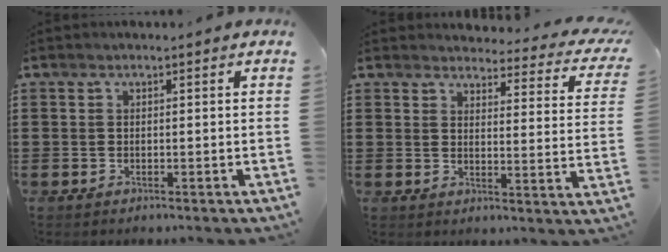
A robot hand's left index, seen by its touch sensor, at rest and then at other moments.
{"total": 3.6, "force": [3.3, 0.7, 1.1], "torque": [-0.032, -0.026, 0.053]}